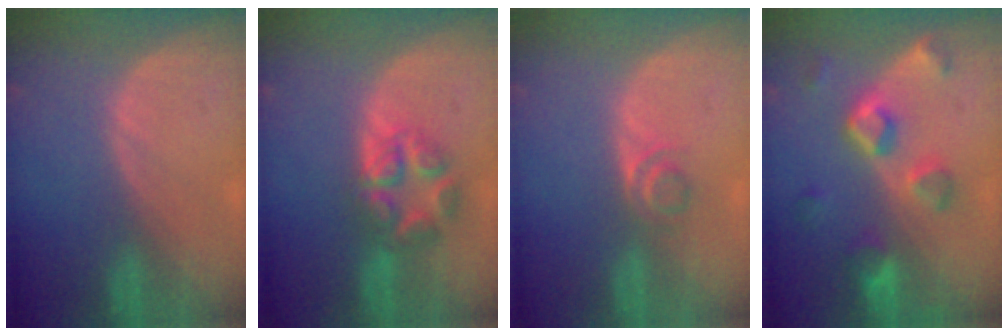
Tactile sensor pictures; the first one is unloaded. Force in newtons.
{"total": 6.3, "press": 6.3, "slide": 0.2}
{"total": 2.5, "press": 2.4, "slide": 0.8}
{"total": 7.8, "press": 7.1, "slide": 3.1}